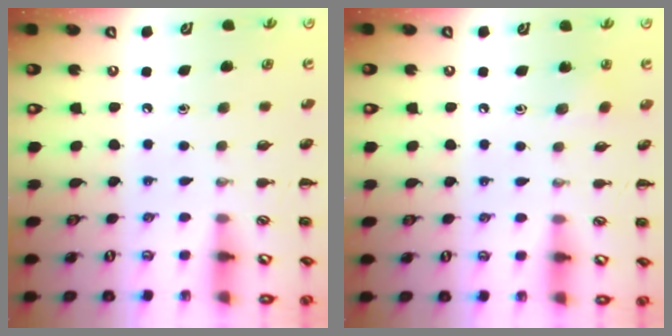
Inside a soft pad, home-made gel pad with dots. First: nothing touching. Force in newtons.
{"total": 5.2, "press": 5.1, "slide": 1.3}